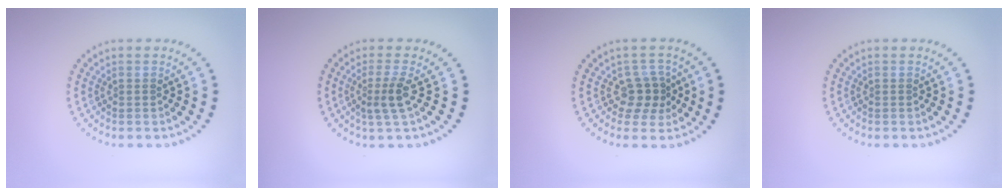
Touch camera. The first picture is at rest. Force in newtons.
{"total": 2.3, "press": 1.7, "slide": 1.5}
{"total": 2.4, "press": 2.0, "slide": 1.2}
{"total": 0.0}